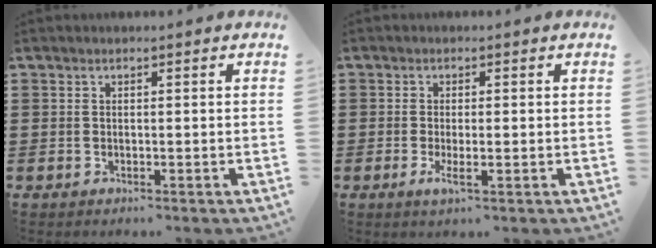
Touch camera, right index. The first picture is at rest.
{"total": 2.3, "force": [-0.6, 0.6, 2.2], "torque": [-0.043, -0.003, -0.012]}